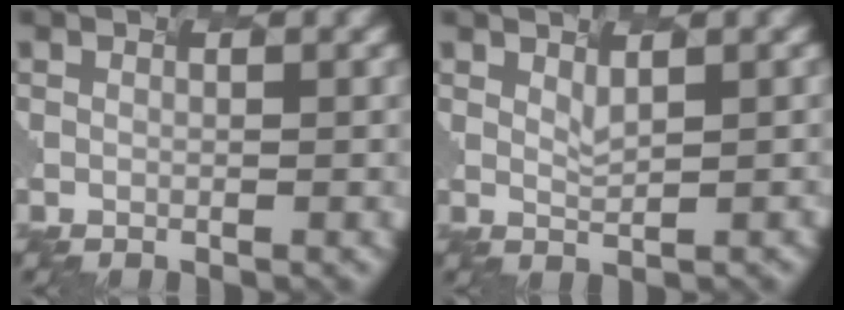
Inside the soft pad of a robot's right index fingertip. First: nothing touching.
{"total": 0.7, "force": [0.6, 0.0, 0.4], "torque": [-0.010, 0.000, 0.021]}